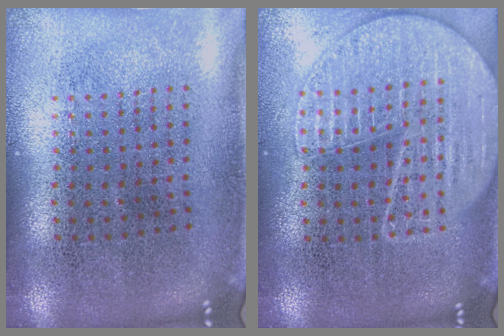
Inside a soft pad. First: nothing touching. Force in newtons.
{"total": 1.6, "press": 1.6, "slide": 0.1}